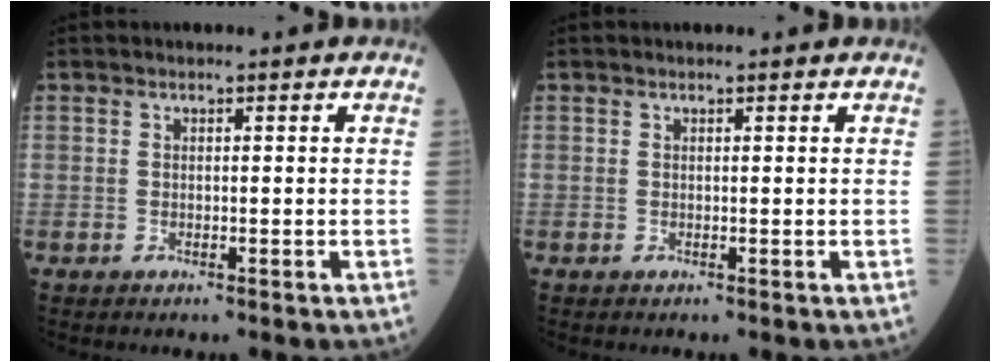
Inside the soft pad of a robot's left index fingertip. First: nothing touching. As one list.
[{"total": 0.5, "force": [0.5, 0.1, 0.1], "torque": [-0.007, 0.000, 0.003]}]